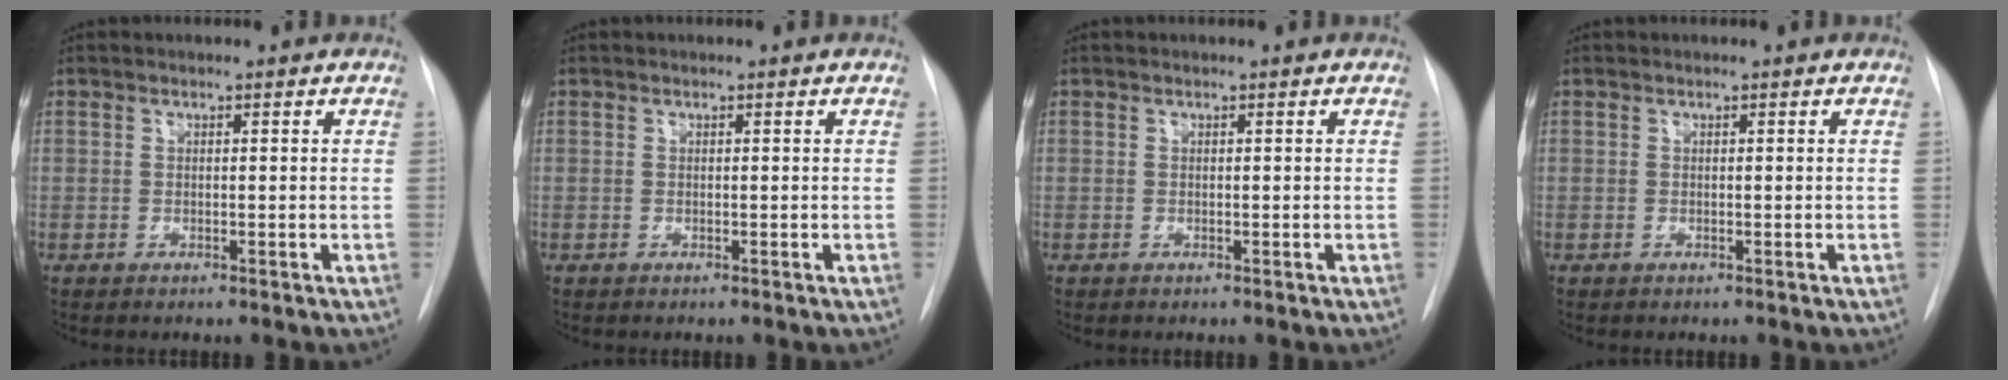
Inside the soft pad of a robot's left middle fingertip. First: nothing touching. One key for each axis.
{"total": 0.0}
{"total": 0.0}
{"total": 0.0}